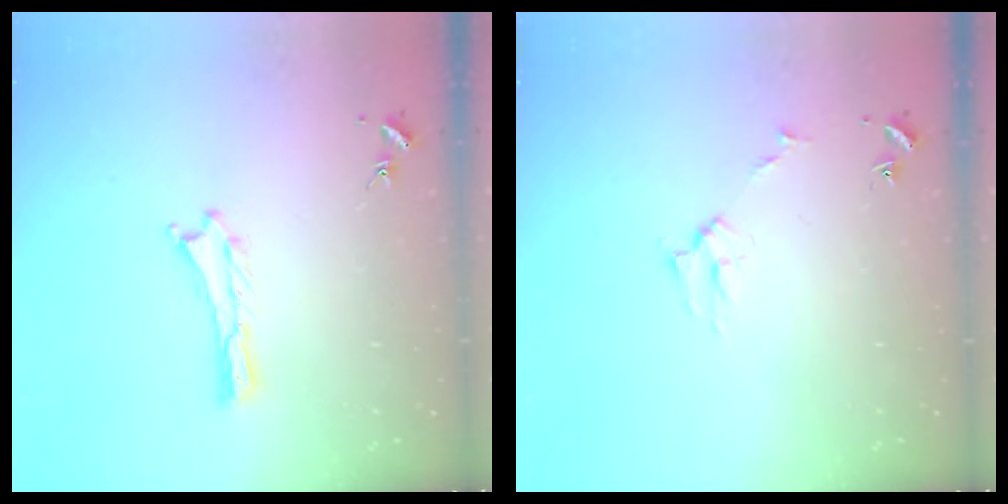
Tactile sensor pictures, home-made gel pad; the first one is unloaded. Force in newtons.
{"total": 2.7, "press": 2.7, "slide": 0.3}